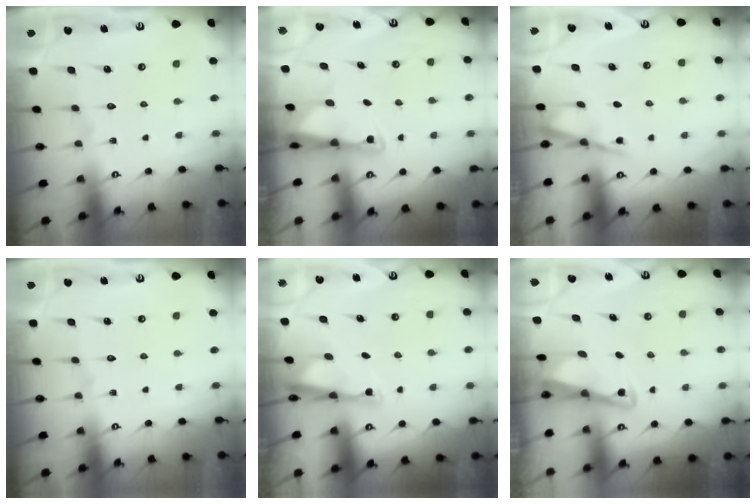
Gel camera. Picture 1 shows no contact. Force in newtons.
{"total": 2.5, "press": 2.5, "slide": 0.5}
{"total": 2.3, "press": 2.2, "slide": 0.4}
{"total": 0.0}
{"total": 3.8, "press": 3.6, "slide": 1.0}
{"total": 2.9, "press": 2.8, "slide": 0.4}